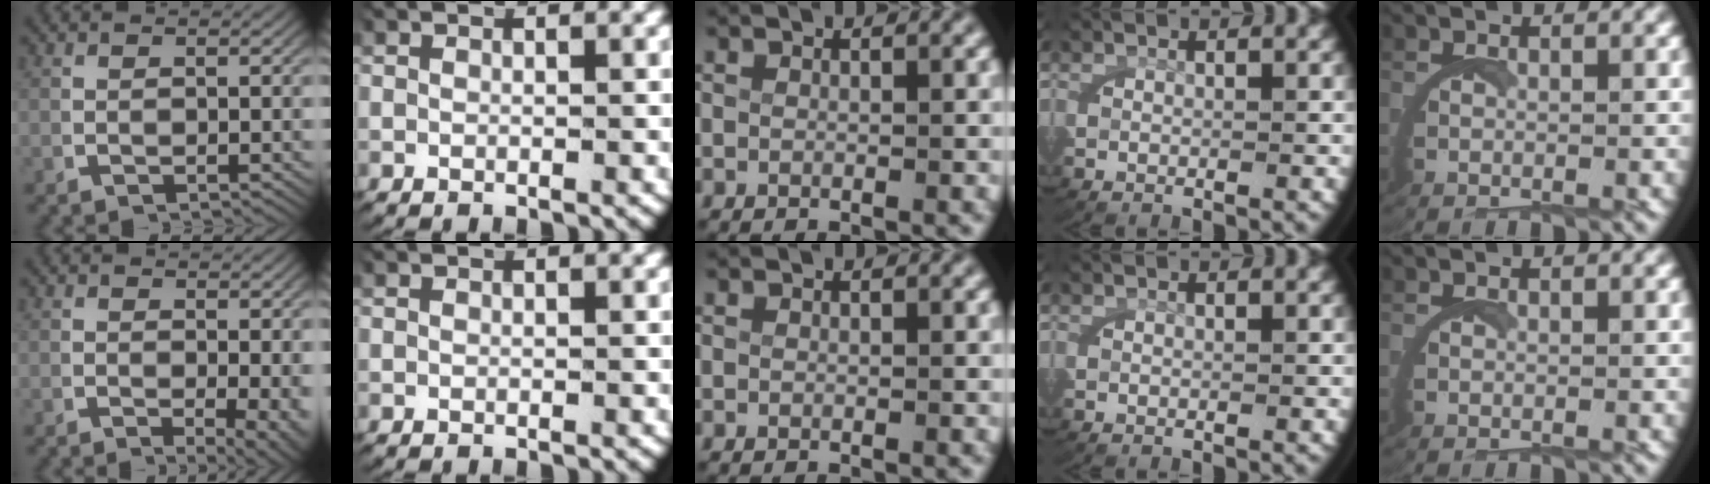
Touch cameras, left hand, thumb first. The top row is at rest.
{"thumb": {"total": 3.3, "force": [-0.3, 1.3, 3.0], "torque": [-0.040, -0.021, 0.004]}}